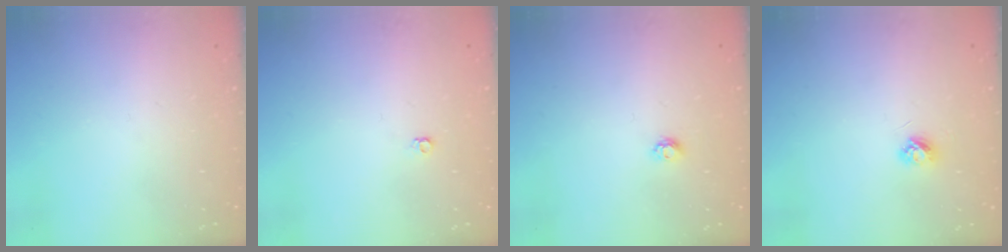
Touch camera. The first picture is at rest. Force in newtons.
{"total": 3.6, "press": 3.5, "slide": 0.6}
{"total": 4.2, "press": 4.1, "slide": 0.4}
{"total": 3.7, "press": 3.7, "slide": 0.4}